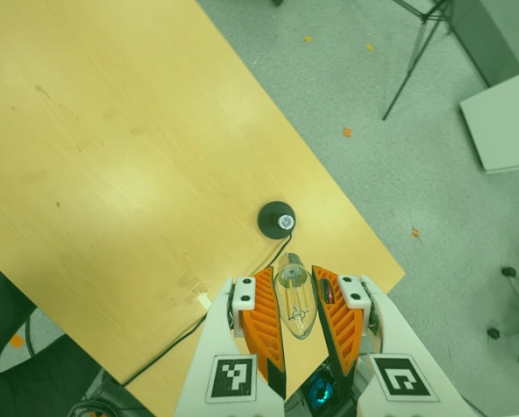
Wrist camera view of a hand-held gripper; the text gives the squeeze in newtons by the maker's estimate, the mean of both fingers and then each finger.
{"total": 11.6, "left": 11.7, "right": 11.6}